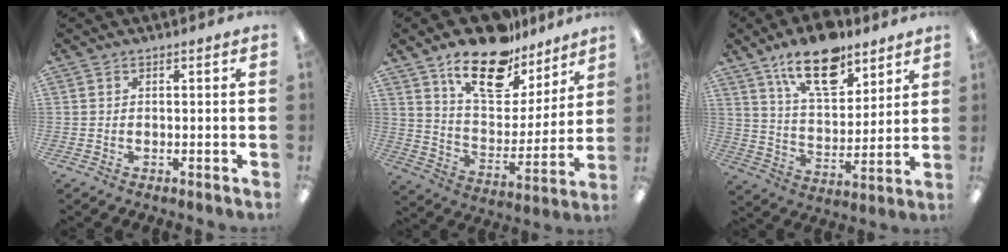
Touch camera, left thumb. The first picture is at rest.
{"total": 18.7, "force": [13.2, 9.2, 9.5], "torque": [-0.157, -0.078, 0.230]}
{"total": 16.7, "force": [11.4, 7.6, 9.6], "torque": [-0.148, -0.054, 0.196]}